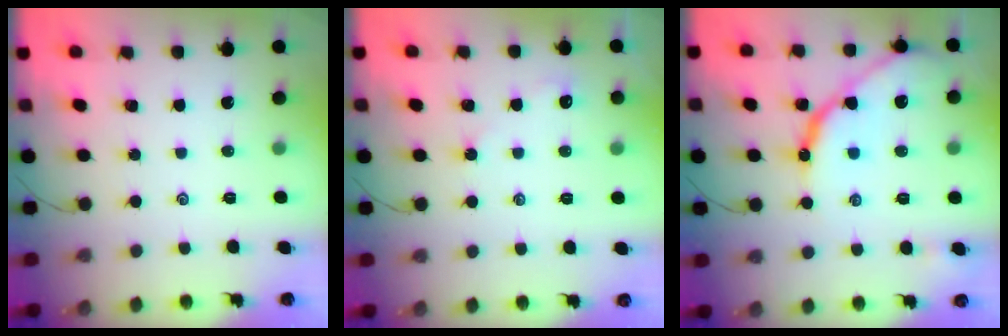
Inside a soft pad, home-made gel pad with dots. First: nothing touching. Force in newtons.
{"total": 1.9, "press": 1.8, "slide": 0.4}
{"total": 12.0, "press": 12.0, "slide": 1.1}